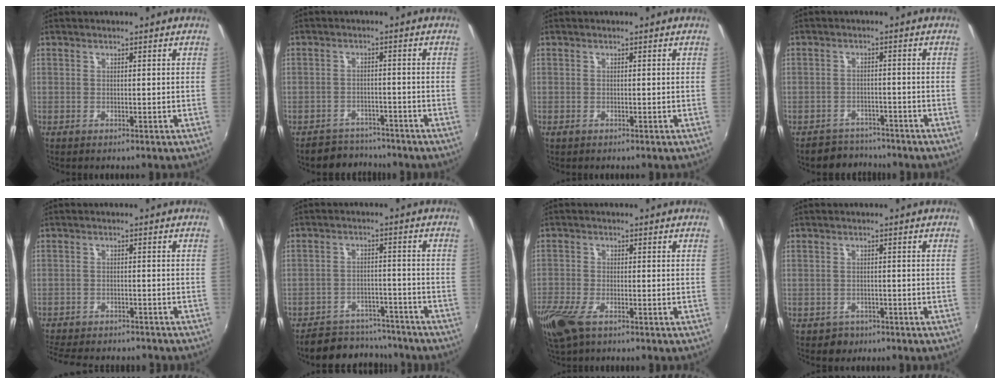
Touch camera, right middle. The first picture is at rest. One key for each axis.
{"total": 6.2, "fx": -5.6, "fy": 2.7, "fz": 0.2, "tx": -0.019, "ty": 0.010, "tz": -0.086}
{"total": 0.7, "fx": -0.4, "fy": 0.5, "fz": 0.2, "tx": -0.005, "ty": -0.003, "tz": -0.009}
{"total": 5.8, "fx": -5.2, "fy": 2.6, "fz": 0.1, "tx": -0.016, "ty": 0.011, "tz": -0.081}
{"total": 13.0, "fx": -11.2, "fy": 4.1, "fz": 5.0, "tx": -0.124, "ty": -0.021, "tz": -0.166}
{"total": 13.8, "fx": -12.1, "fy": 5.2, "fz": 3.9, "tx": -0.099, "ty": 0.018, "tz": -0.161}
{"total": 8.9, "fx": -5.6, "fy": 3.6, "fz": 5.8, "tx": -0.147, "ty": -0.032, "tz": -0.110}
{"total": 3.2, "fx": -1.9, "fy": 2.5, "fz": 0.5, "tx": -0.020, "ty": -0.001, "tz": -0.024}